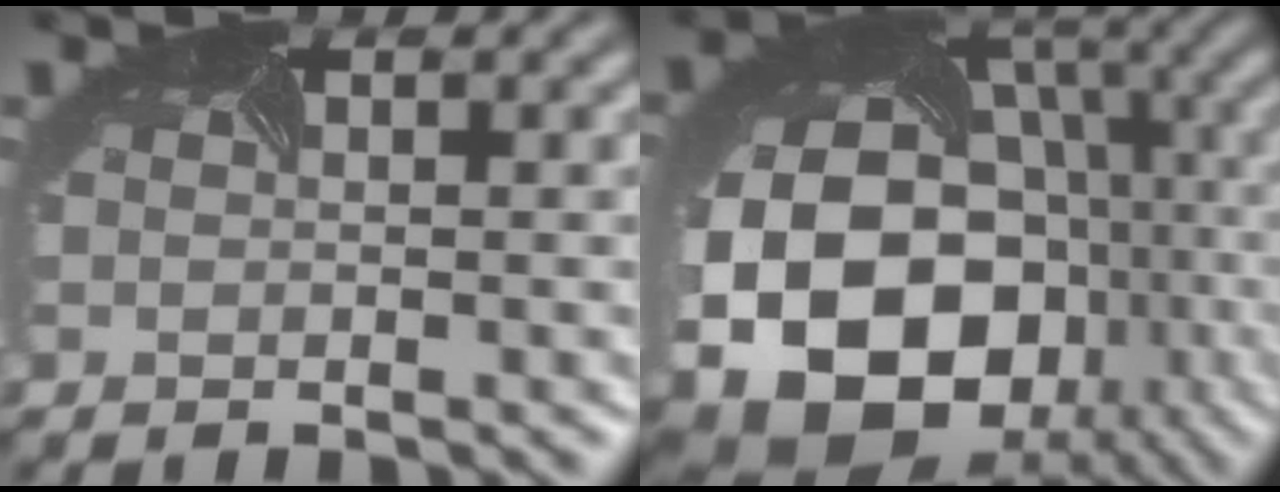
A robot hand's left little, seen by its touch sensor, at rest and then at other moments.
{"total": 20.6, "force": [-5.5, 16.0, 11.6], "torque": [-0.227, -0.055, -0.087]}